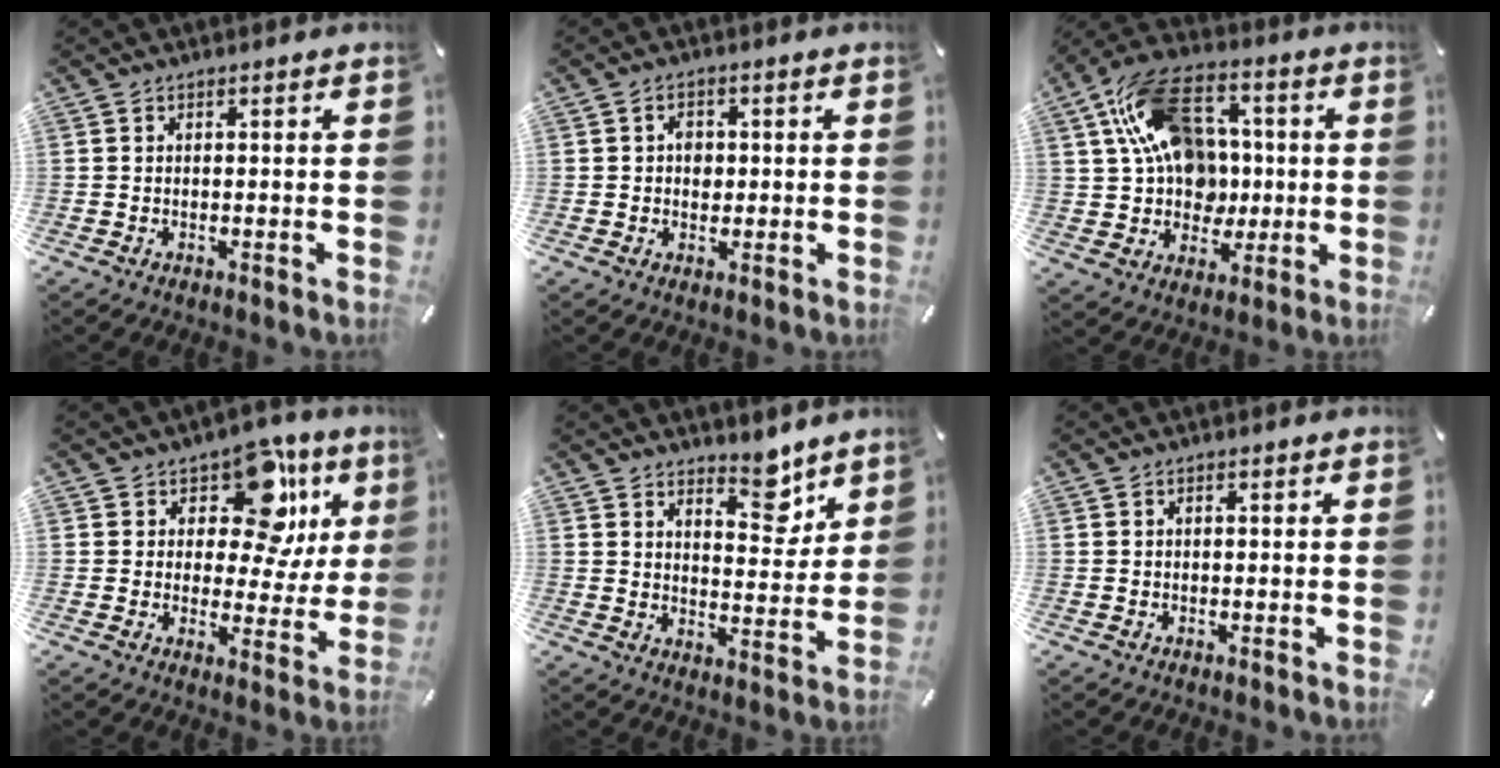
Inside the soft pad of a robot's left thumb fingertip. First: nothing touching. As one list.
[{"total": 3.2, "force": [0.1, 2.6, 2.0], "torque": [-0.015, -0.004, -0.005]}, {"total": 18.4, "force": [4.7, 14.3, 10.6], "torque": [-0.198, -0.006, 0.096]}, {"total": 15.6, "force": [9.2, 8.0, 9.7], "torque": [-0.142, -0.063, 0.157]}, {"total": 8.2, "force": [6.7, 3.5, 3.1], "torque": [-0.013, -0.061, 0.111]}, {"total": 0.6, "force": [0.2, 0.1, 0.5], "torque": [-0.009, 0.001, 0.002]}]